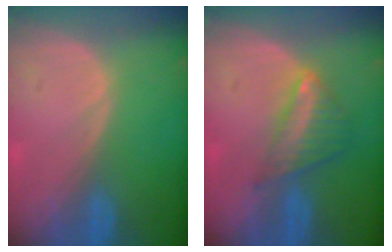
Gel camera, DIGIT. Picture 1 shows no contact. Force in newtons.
{"total": 6.1, "press": 5.3, "slide": 3.0}